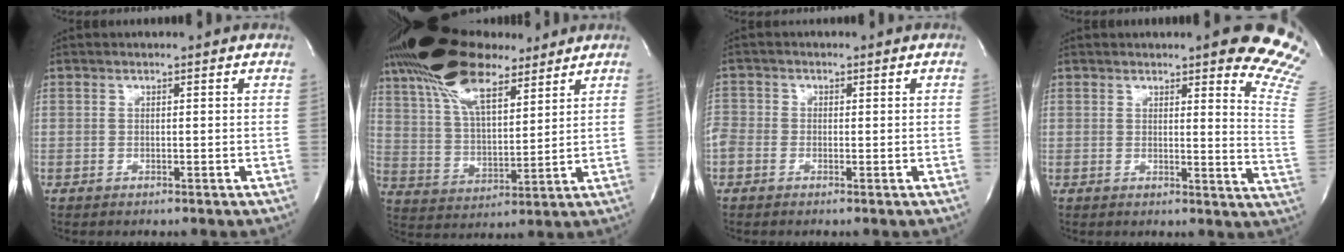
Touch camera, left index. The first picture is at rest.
{"total": 18.0, "force": [12.5, 6.7, 11.1], "torque": [-0.229, 0.031, 0.228]}
{"total": 3.3, "force": [-0.8, 2.9, 1.5], "torque": [-0.043, 0.009, -0.019]}
{"total": 13.5, "force": [10.1, 1.0, 8.9], "torque": [-0.091, -0.074, 0.090]}